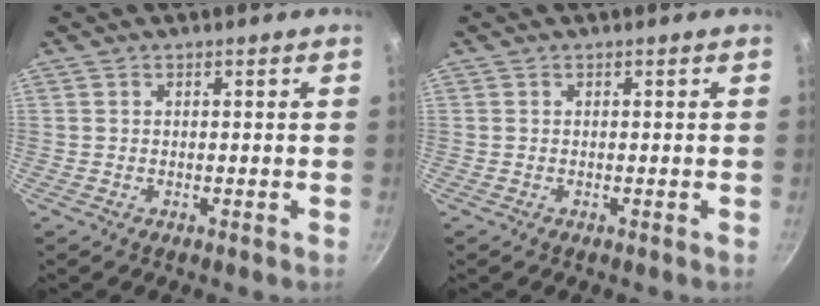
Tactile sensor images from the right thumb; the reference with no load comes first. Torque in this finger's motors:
{"motor_torque": [0.31, 0.30, 0.06, 0.42, -0.02]}